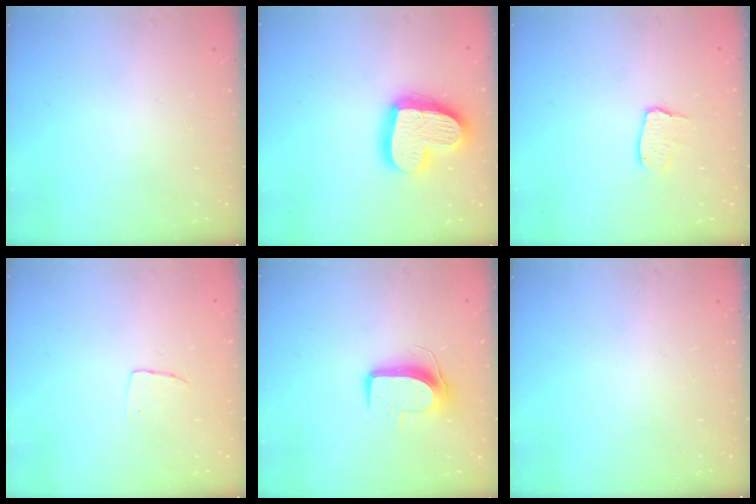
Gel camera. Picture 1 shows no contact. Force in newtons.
{"total": 21.1, "press": 21.0, "slide": 1.8}
{"total": 6.1, "press": 6.0, "slide": 0.4}
{"total": 2.9, "press": 2.9, "slide": 0.1}
{"total": 9.5, "press": 9.5, "slide": 0.3}
{"total": 0.0}